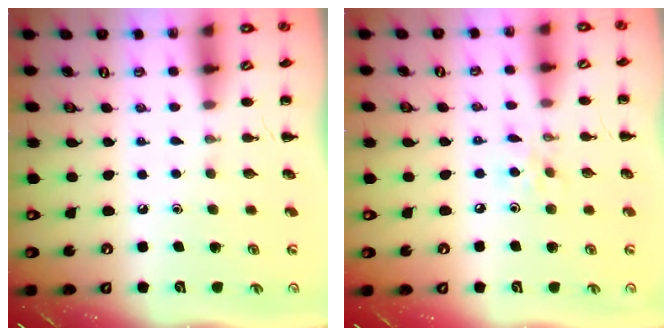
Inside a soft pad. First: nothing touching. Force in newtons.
{"total": 3.7, "press": 3.6, "slide": 0.8}